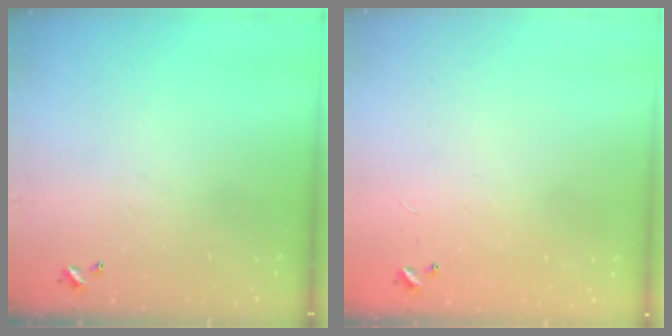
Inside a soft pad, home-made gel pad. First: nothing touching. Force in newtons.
{"total": 7.2, "press": 7.2, "slide": 0.5}